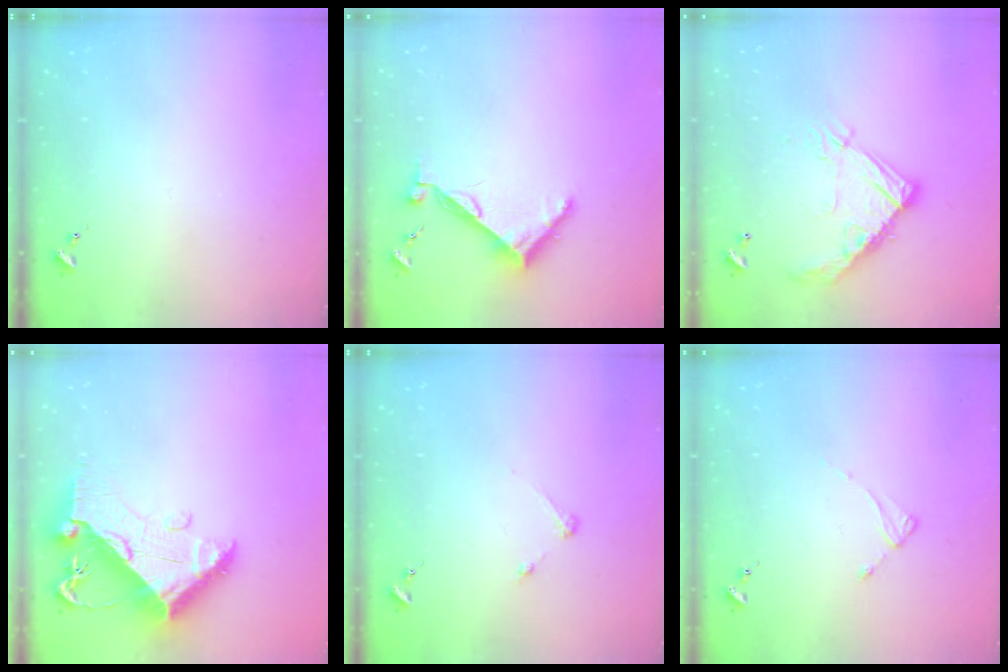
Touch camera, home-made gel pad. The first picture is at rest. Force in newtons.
{"total": 7.3, "press": 7.3, "slide": 0.6}
{"total": 15.6, "press": 15.6, "slide": 1.2}
{"total": 13.2, "press": 13.1, "slide": 1.4}
{"total": 3.3, "press": 3.2, "slide": 0.4}
{"total": 2.4, "press": 2.4, "slide": 0.3}